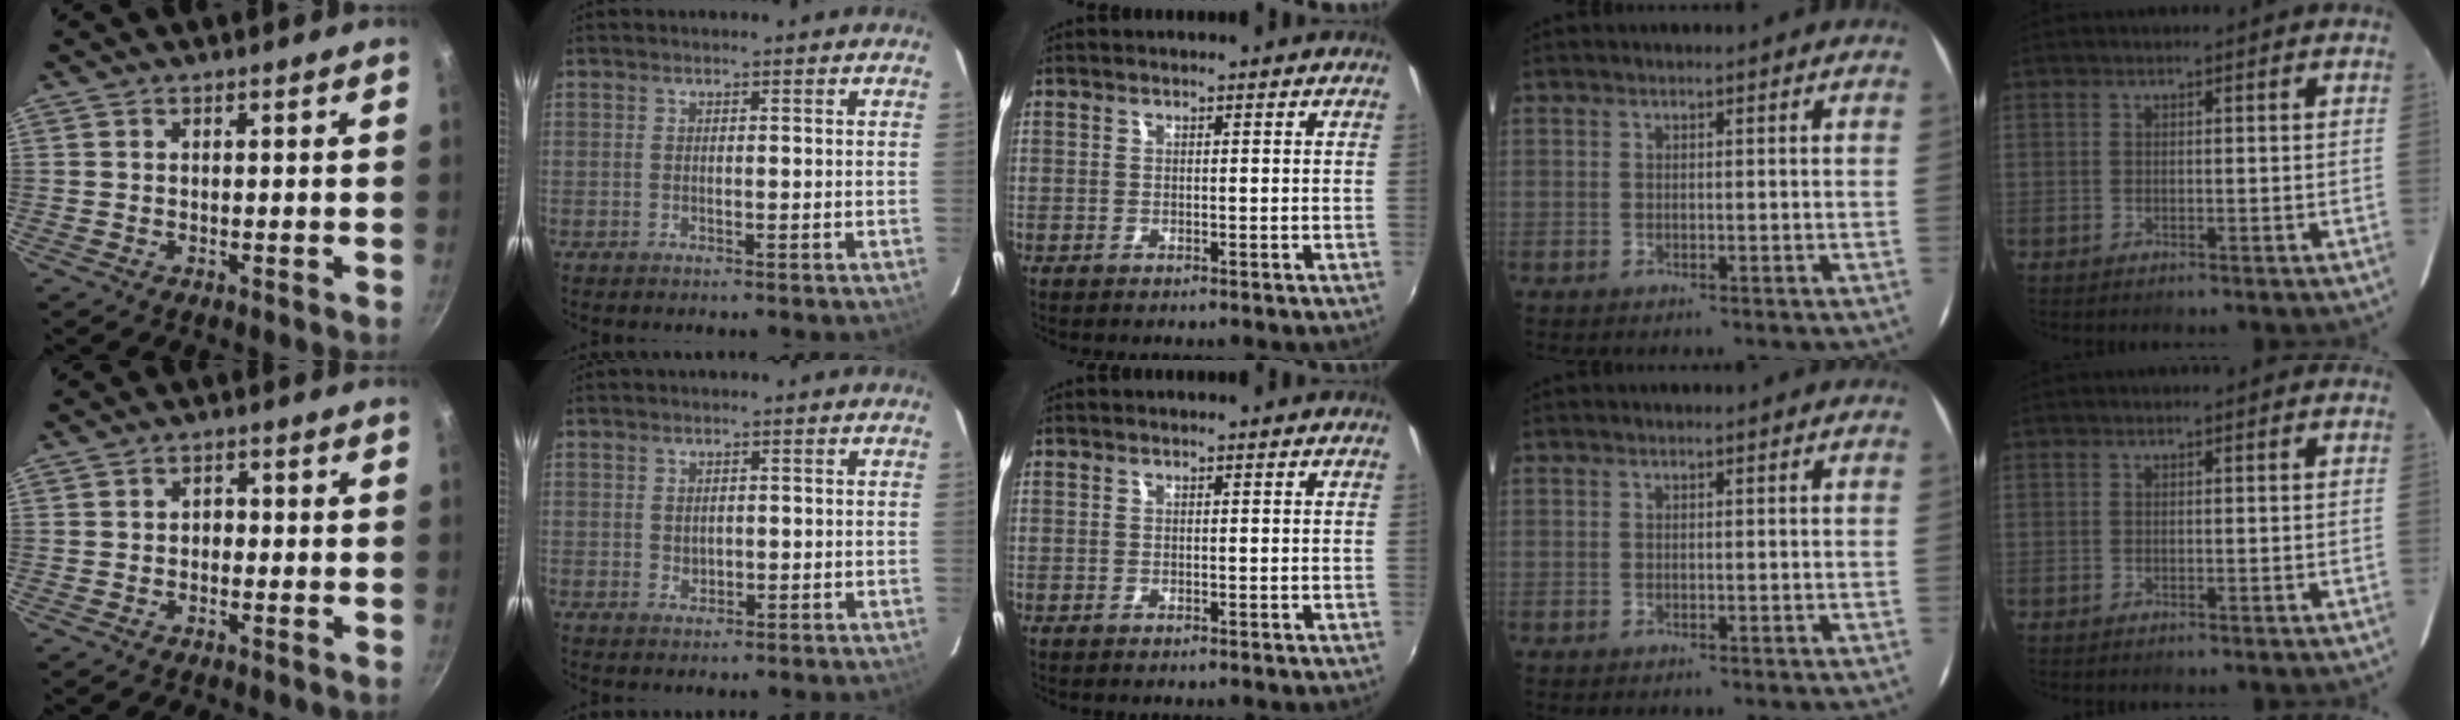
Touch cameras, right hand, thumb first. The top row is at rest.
{"thumb": {"total": 1.9, "force": [-0.4, 1.6, 1.0], "torque": [-0.009, 0.007, -0.007]}, "index": {"total": 1.6, "force": [0.2, 1.4, 0.7], "torque": [-0.008, 0.001, 0.007]}}